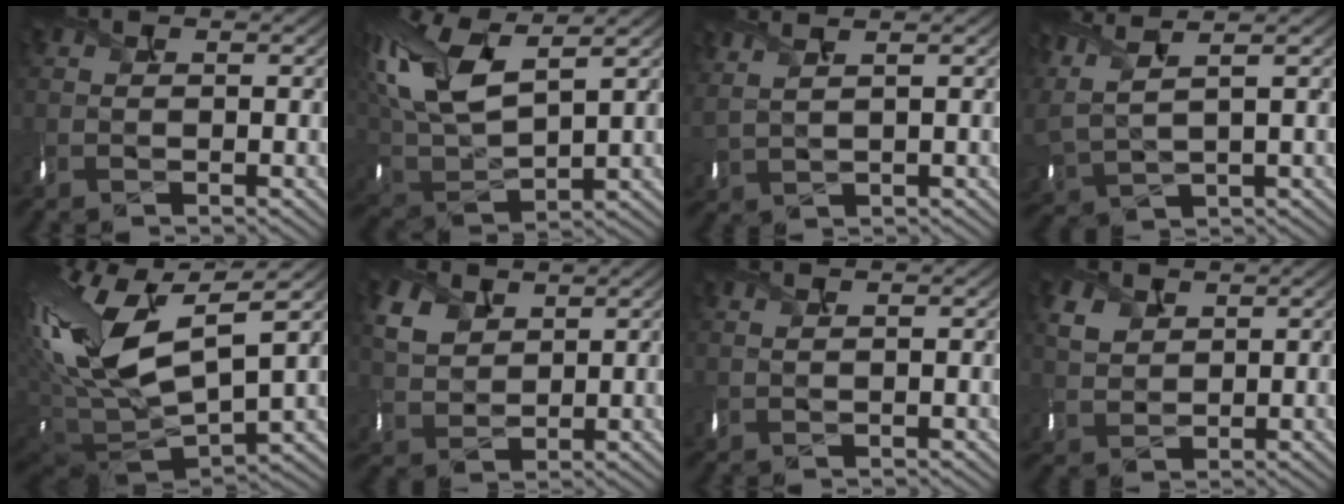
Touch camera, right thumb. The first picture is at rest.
{"total": 13.2, "force": [6.2, 5.9, 10.1], "torque": [-0.253, 0.010, 0.123]}
{"total": 3.5, "force": [2.3, 1.1, 2.4], "torque": [-0.051, 0.010, 0.045]}
{"total": 7.4, "force": [4.2, 2.4, 5.6], "torque": [-0.166, 0.001, 0.091]}
{"total": 18.5, "force": [3.8, 8.1, 16.2], "torque": [-0.336, 0.000, 0.074]}
{"total": 4.6, "force": [2.7, 3.3, 1.8], "torque": [-0.066, -0.009, 0.064]}
{"total": 1.0, "force": [0.7, 0.4, 0.7], "torque": [-0.005, -0.004, 0.007]}
{"total": 2.9, "force": [1.8, 2.1, 0.7], "torque": [-0.033, -0.010, 0.046]}